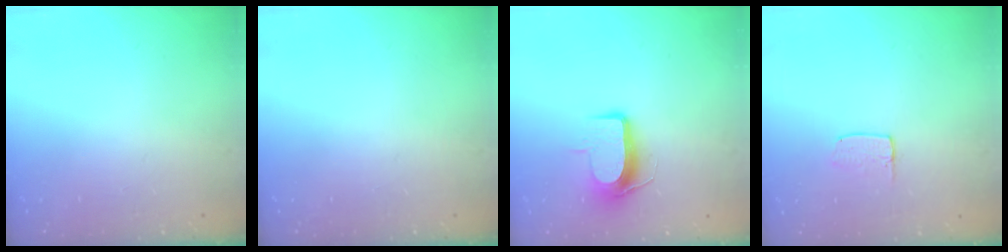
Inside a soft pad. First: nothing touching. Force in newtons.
{"total": 0.0}
{"total": 9.2, "press": 9.1, "slide": 0.9}
{"total": 3.6, "press": 3.6, "slide": 0.3}